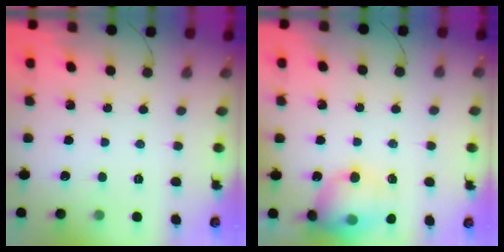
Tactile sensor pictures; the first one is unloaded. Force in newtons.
{"total": 15.0, "press": 14.8, "slide": 2.5}